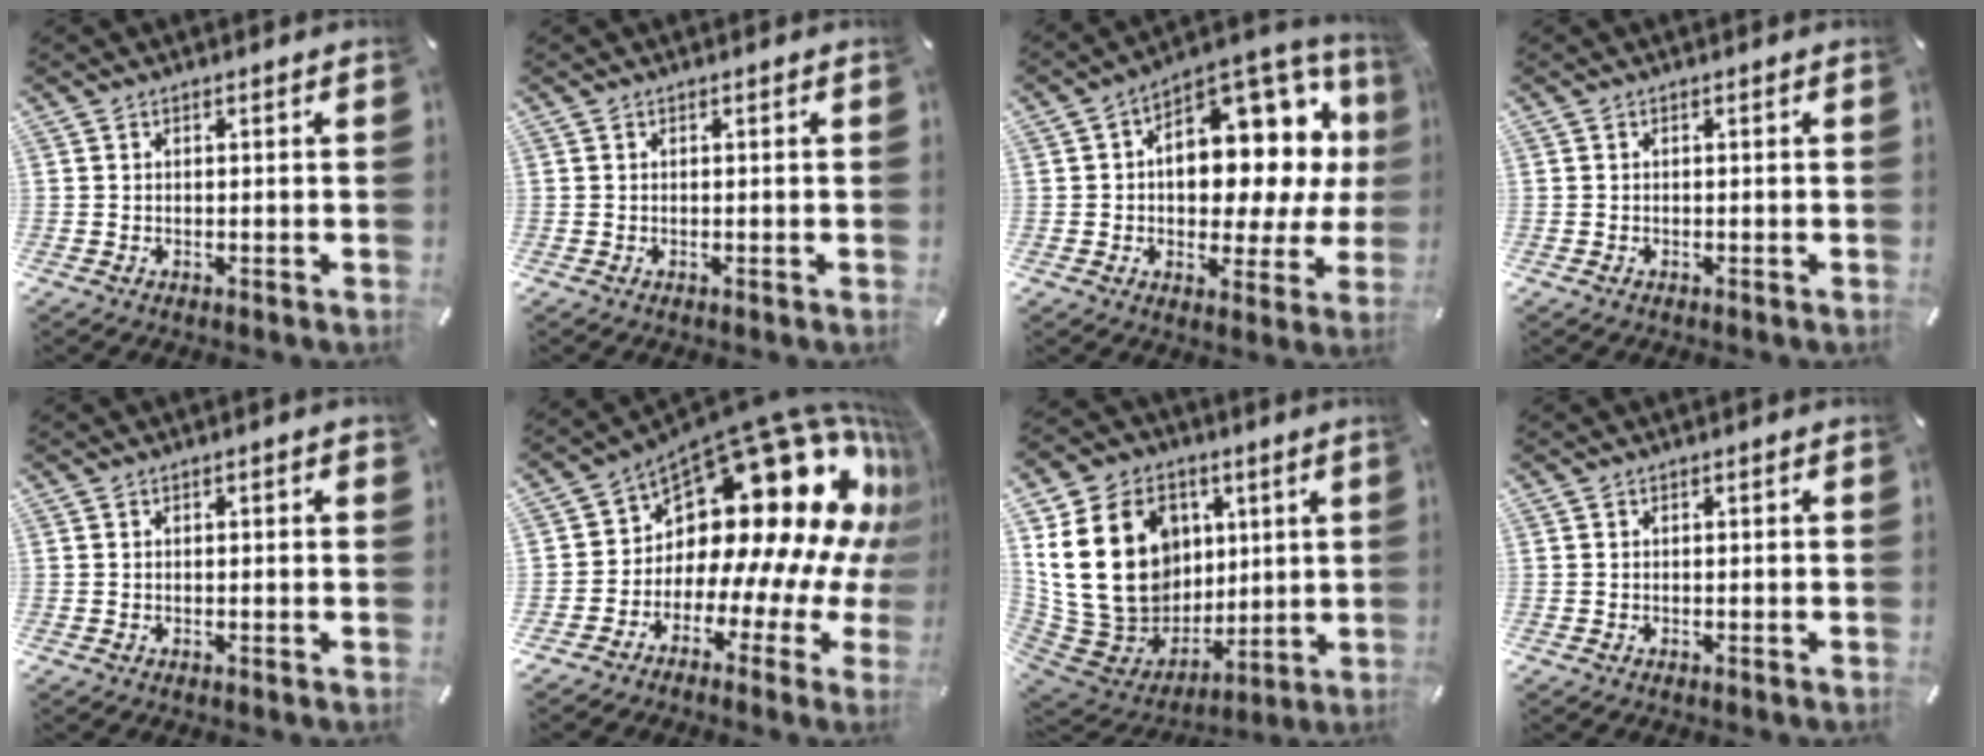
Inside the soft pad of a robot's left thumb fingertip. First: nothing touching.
{"total": 0.0}
{"total": 14.7, "force": [4.1, 9.2, 10.6], "torque": [-0.126, -0.058, 0.064]}
{"total": 0.5, "force": [-0.3, 0.3, 0.3], "torque": [-0.005, 0.000, -0.006]}
{"total": 0.7, "force": [0.1, 0.2, 0.6], "torque": [-0.012, 0.002, 0.001]}
{"total": 24.4, "force": [10.2, 12.2, 18.5], "torque": [-0.265, -0.126, 0.192]}
{"total": 26.1, "force": [6.0, 20.6, 14.9], "torque": [-0.279, -0.028, 0.134]}
{"total": 0.0}